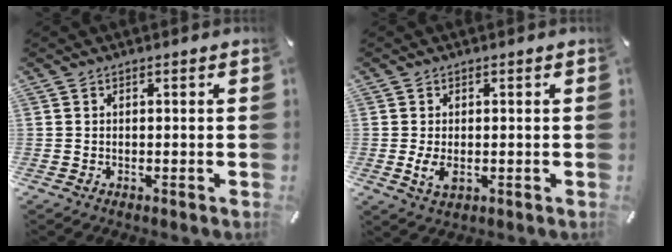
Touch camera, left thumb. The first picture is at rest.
{"total": 3.8, "force": [-0.4, 2.2, 3.0], "torque": [-0.067, -0.009, -0.012]}